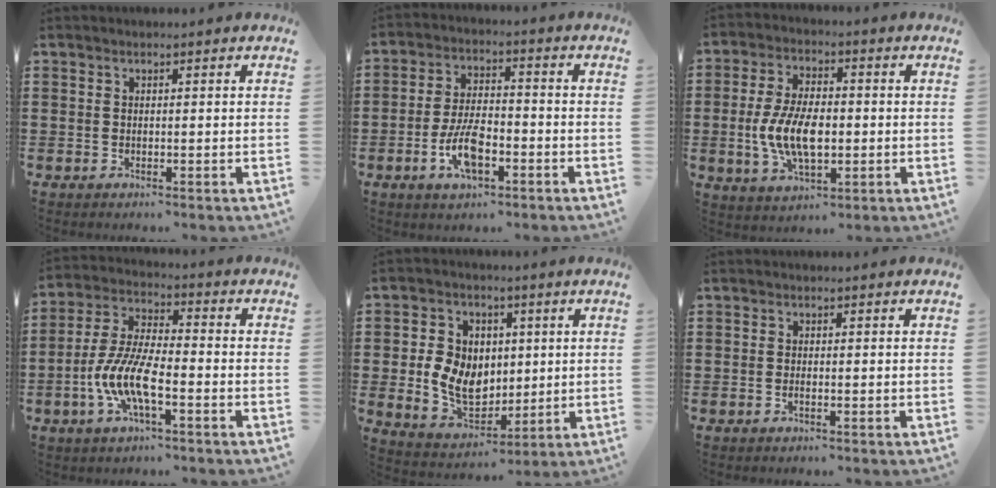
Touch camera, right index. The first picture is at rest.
{"total": 7.7, "force": [-3.0, 3.3, 6.2], "torque": [-0.135, 0.000, -0.058]}
{"total": 9.3, "force": [-1.3, 4.8, 7.9], "torque": [-0.172, 0.001, -0.027]}
{"total": 9.0, "force": [-3.5, 2.9, 7.7], "torque": [-0.191, -0.013, -0.075]}
{"total": 8.3, "force": [0.4, 6.9, 4.7], "torque": [-0.114, 0.012, 0.007]}
{"total": 0.7, "force": [-0.4, 0.1, 0.6], "torque": [-0.011, -0.003, -0.007]}